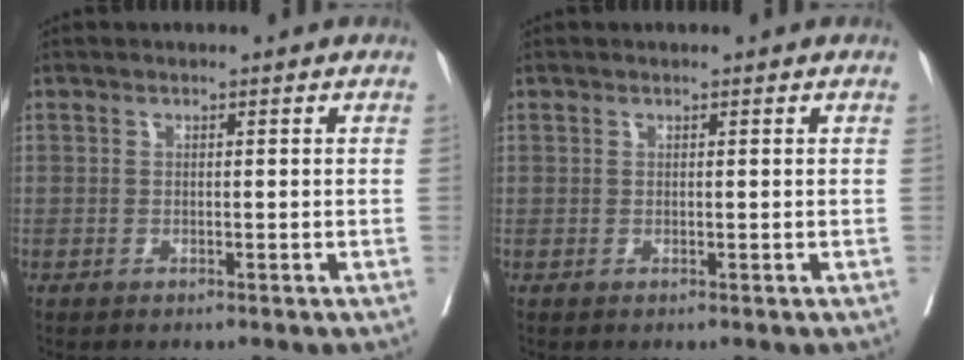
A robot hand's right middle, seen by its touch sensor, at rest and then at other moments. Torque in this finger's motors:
{"motor_torque": [-0.34, 0.17, -0.15, -0.06]}